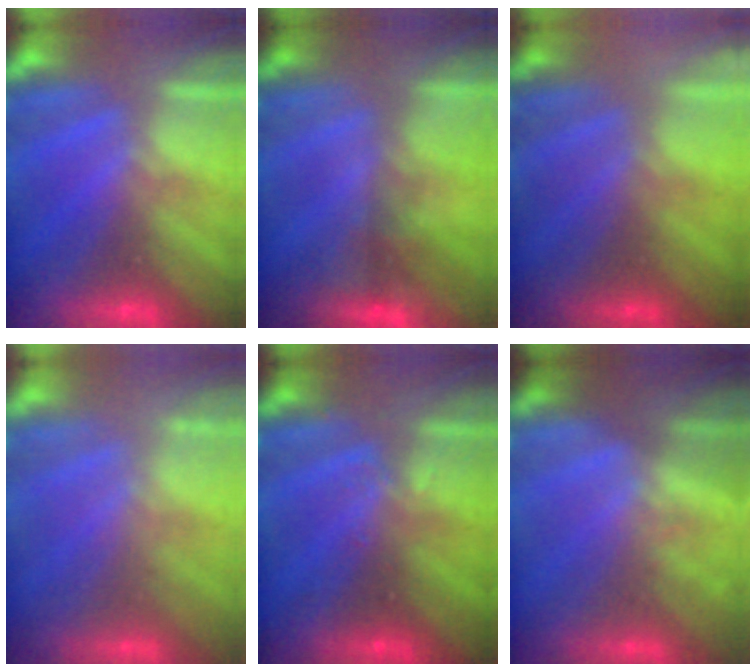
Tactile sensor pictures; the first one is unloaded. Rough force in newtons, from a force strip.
{"total": 4.5}
{"total": 2.5}
{"total": 2.2}
{"total": 2.4}
{"total": 1.4}